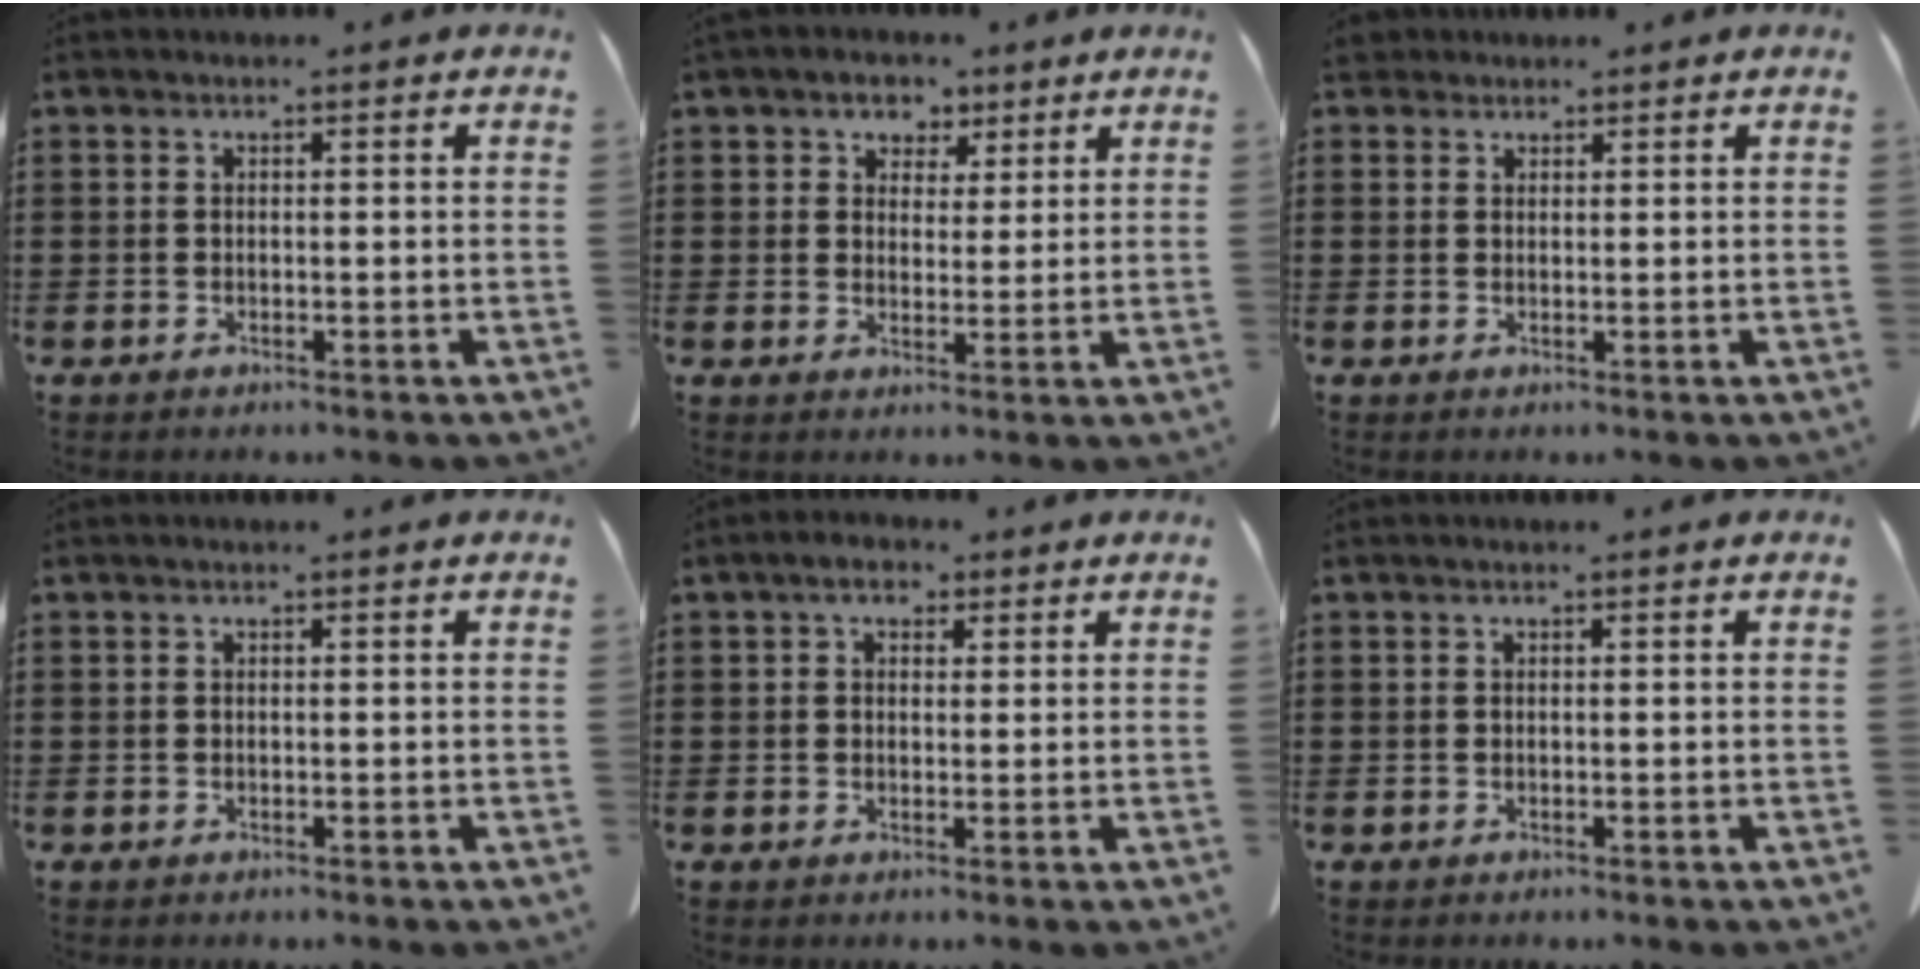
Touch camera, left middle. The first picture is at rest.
{"total": 3.8, "force": [2.6, 2.8, 0.1], "torque": [-0.024, 0.008, 0.044]}
{"total": 2.0, "force": [1.7, 1.1, 0.5], "torque": [-0.018, 0.005, 0.034]}
{"total": 0.0}
{"total": 3.1, "force": [2.0, 1.7, 1.7], "torque": [-0.034, 0.010, 0.032]}
{"total": 0.0}